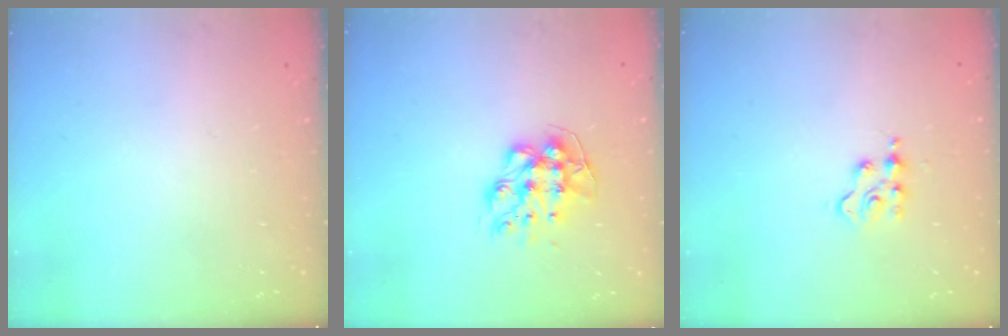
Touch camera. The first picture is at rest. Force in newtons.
{"total": 10.0, "press": 9.9, "slide": 0.7}
{"total": 3.4, "press": 3.4, "slide": 0.5}